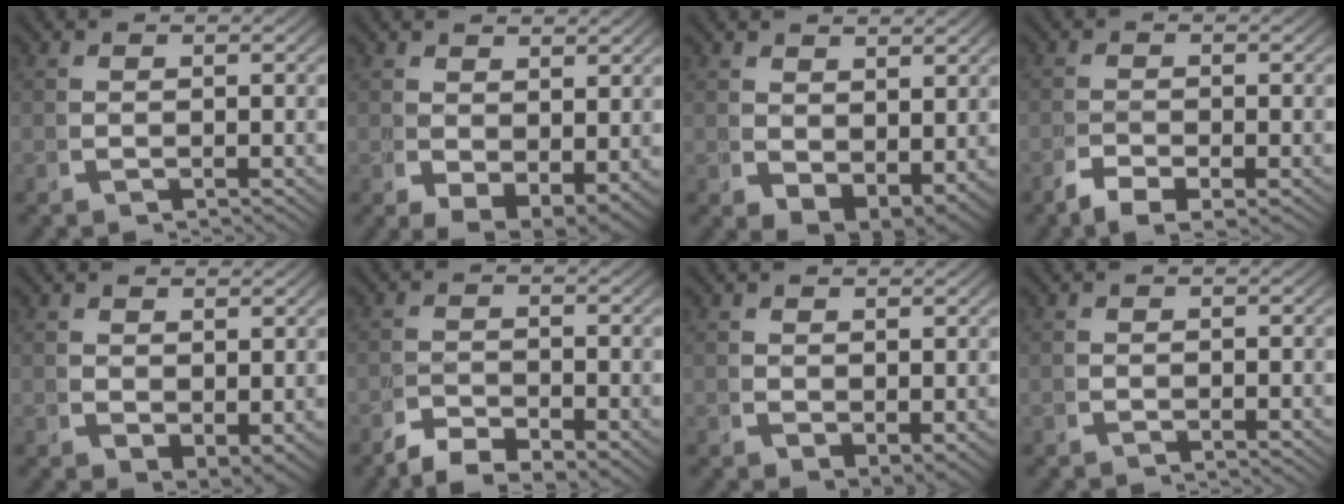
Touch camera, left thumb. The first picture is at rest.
{"total": 3.4, "force": [-0.3, 2.3, 2.4], "torque": [-0.032, -0.029, 0.018]}
{"total": 4.4, "force": [-0.3, 3.2, 3.1], "torque": [-0.050, -0.036, 0.019]}
{"total": 1.5, "force": [-1.3, 0.1, 0.8], "torque": [-0.001, -0.002, -0.027]}
{"total": 2.4, "force": [0.6, 1.6, 1.6], "torque": [-0.022, -0.017, 0.029]}
{"total": 2.0, "force": [-1.8, 0.3, 0.8], "torque": [0.010, -0.002, -0.041]}
{"total": 1.5, "force": [1.1, 0.7, 0.8], "torque": [-0.007, -0.008, 0.030]}
{"total": 0.0}